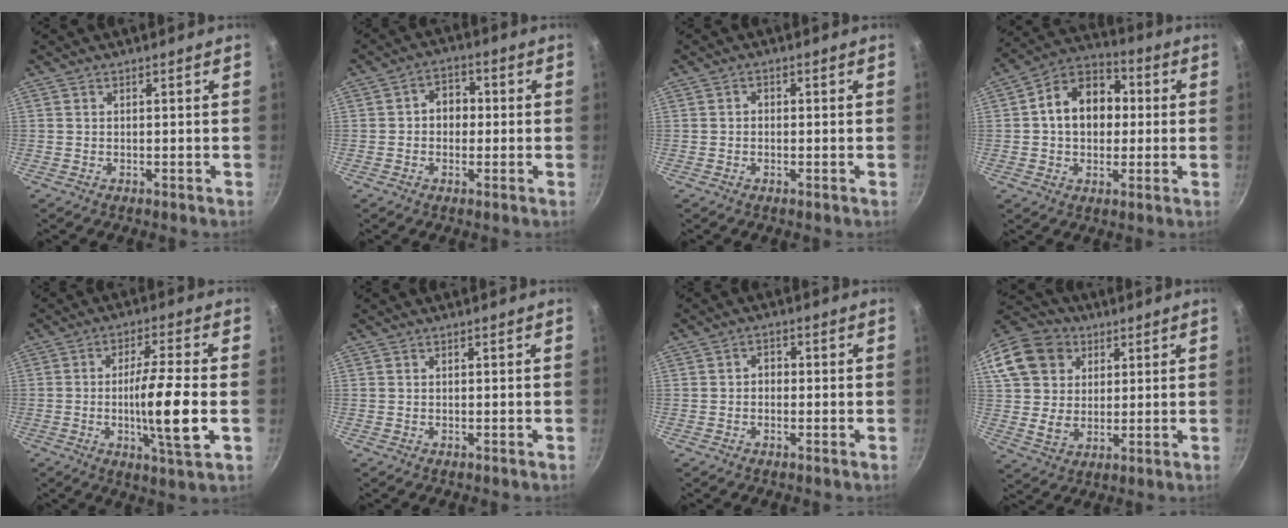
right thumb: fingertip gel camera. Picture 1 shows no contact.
{"total": 5.1, "force": [-0.1, 4.2, 2.9], "torque": [-0.010, 0.013, -0.010]}
{"total": 1.0, "force": [-0.3, 0.9, 0.5], "torque": [-0.007, 0.005, -0.007]}
{"total": 13.6, "force": [1.2, 10.3, 8.8], "torque": [-0.100, 0.026, -0.001]}
{"total": 12.0, "force": [-1.9, 1.5, 11.7], "torque": [-0.198, 0.009, -0.036]}
{"total": 0.0}
{"total": 2.2, "force": [-0.4, 1.8, 1.2], "torque": [-0.008, 0.010, -0.012]}
{"total": 18.6, "force": [6.9, 14.8, 8.9], "torque": [-0.189, 0.019, 0.124]}